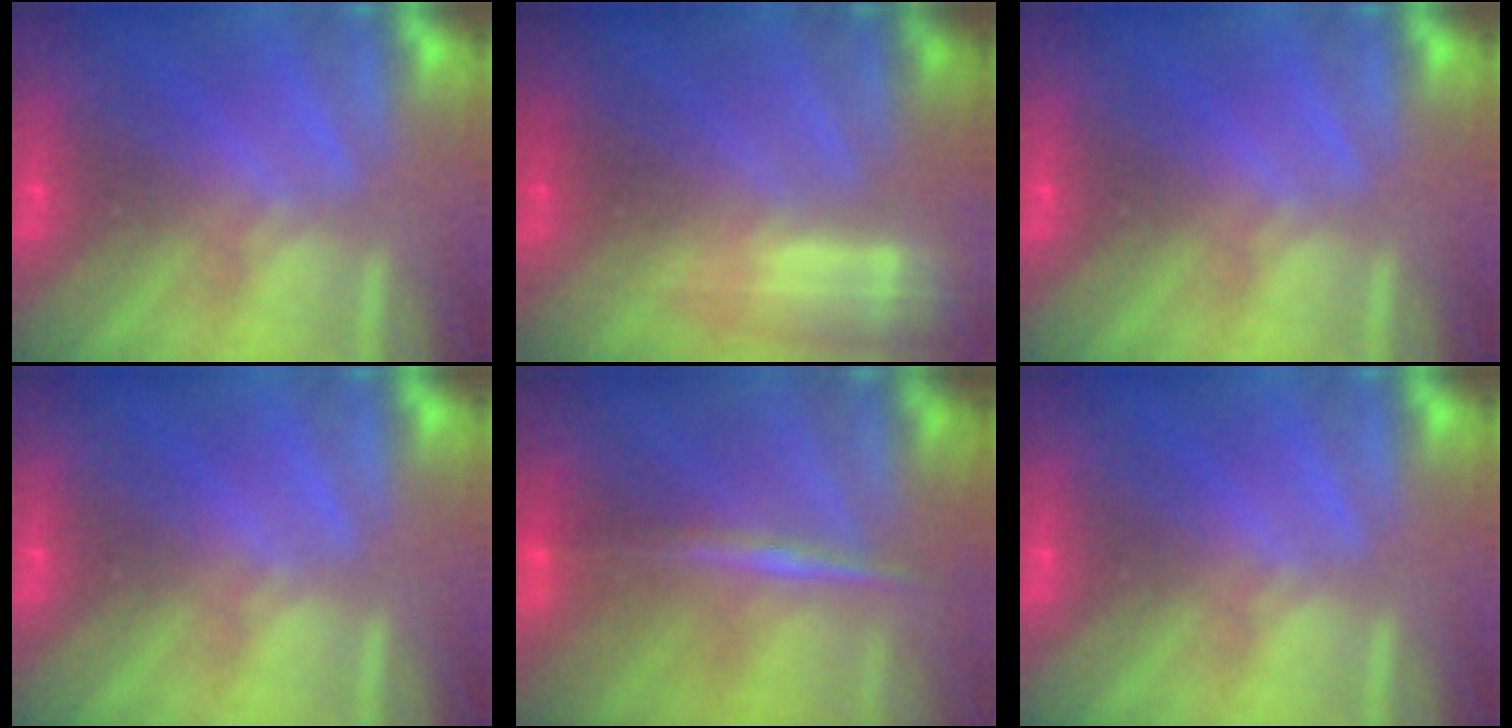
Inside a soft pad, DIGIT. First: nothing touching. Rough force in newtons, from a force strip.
{"total": 2.4}
{"total": 0.0}
{"total": 0.0}
{"total": 1.9}
{"total": 0.0}